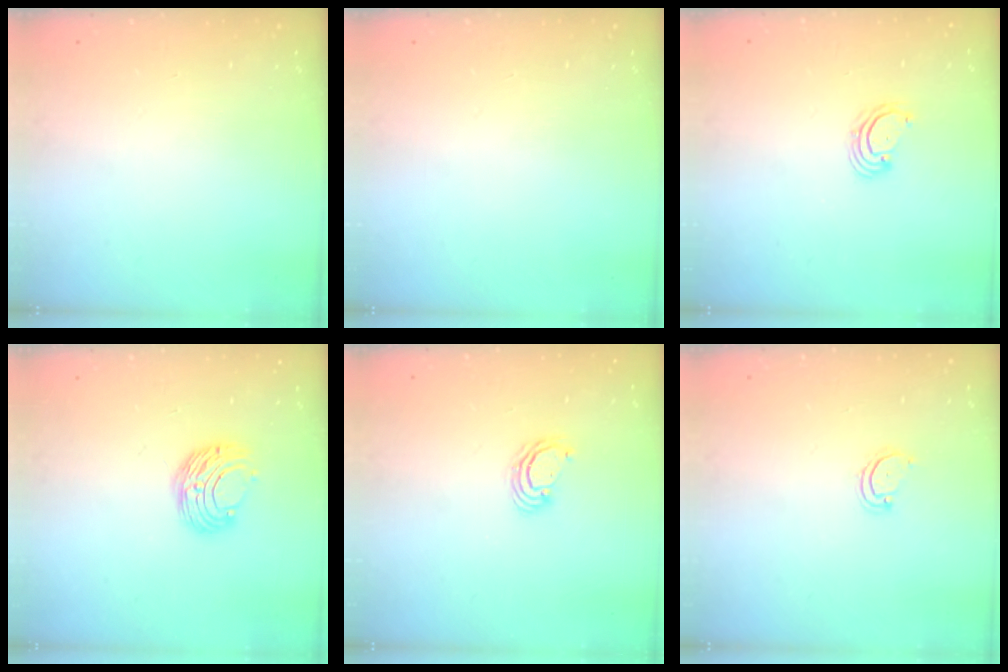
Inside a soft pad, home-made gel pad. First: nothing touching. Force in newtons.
{"total": 0.0}
{"total": 2.5, "press": 2.5, "slide": 0.3}
{"total": 9.0, "press": 9.0, "slide": 0.4}
{"total": 3.8, "press": 3.8, "slide": 0.2}
{"total": 3.6, "press": 3.5, "slide": 0.4}